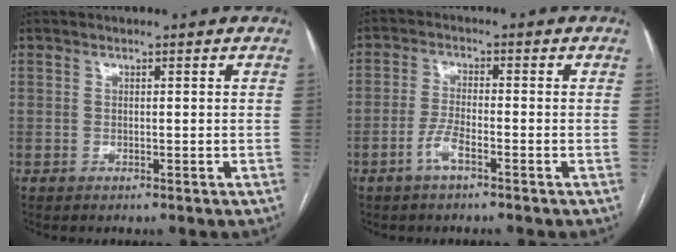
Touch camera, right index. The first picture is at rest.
{"total": 3.6, "force": [-2.1, 0.6, 2.9], "torque": [-0.061, 0.001, -0.043]}